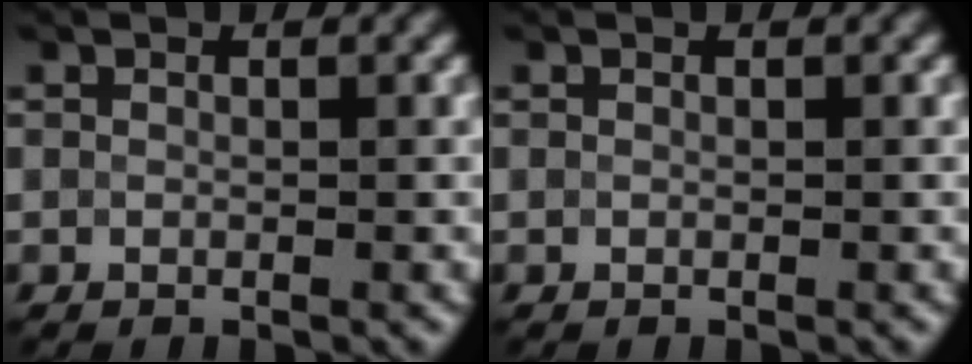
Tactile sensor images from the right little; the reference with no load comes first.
{"total": 0.0}